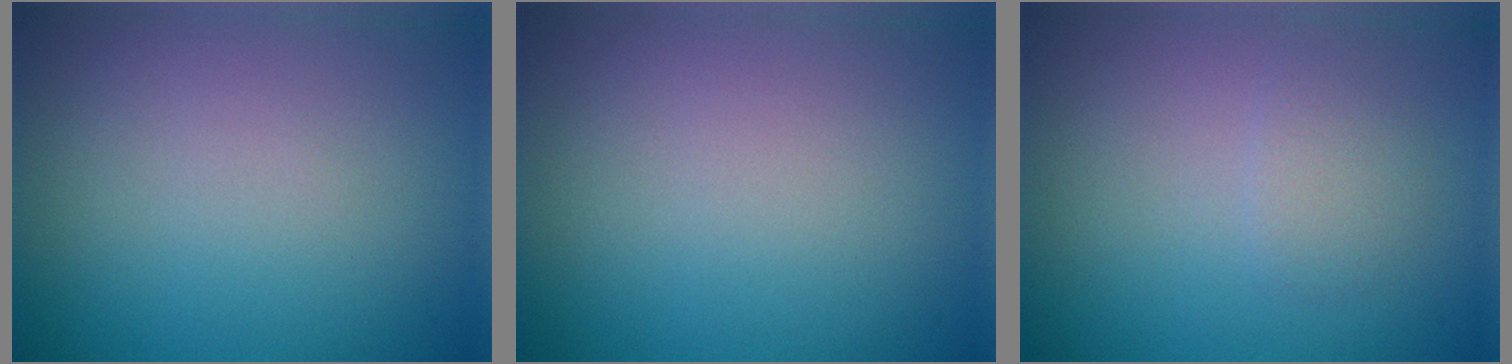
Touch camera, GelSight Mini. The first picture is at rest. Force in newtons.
{"total": 0.0}
{"total": 1.4, "press": 1.4, "slide": 0.0}